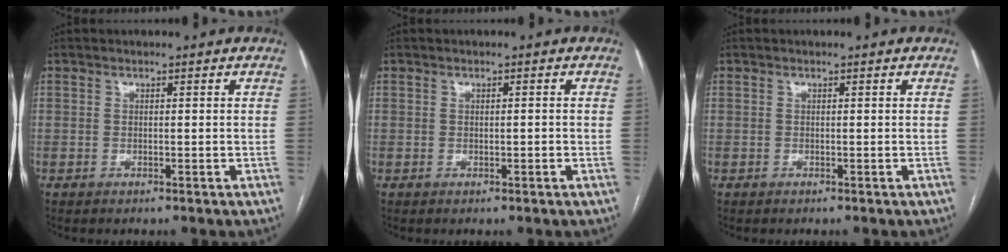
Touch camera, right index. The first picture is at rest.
{"total": 0.6, "force": [-0.1, 0.1, 0.6], "torque": [-0.010, 0.000, 0.001]}
{"total": 0.0}